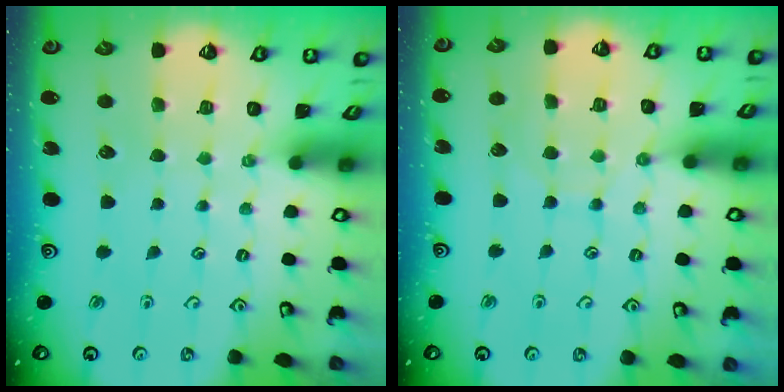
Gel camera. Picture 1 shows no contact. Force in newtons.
{"total": 5.9, "press": 5.9, "slide": 0.7}